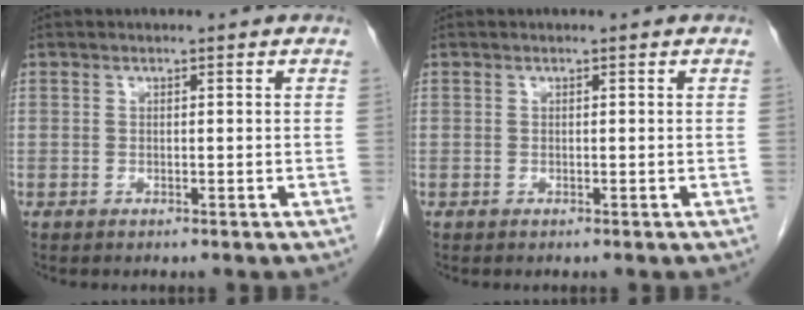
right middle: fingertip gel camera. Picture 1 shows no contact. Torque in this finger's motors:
{"motor_torque": [0.00, 0.00, 0.00, 0.00]}